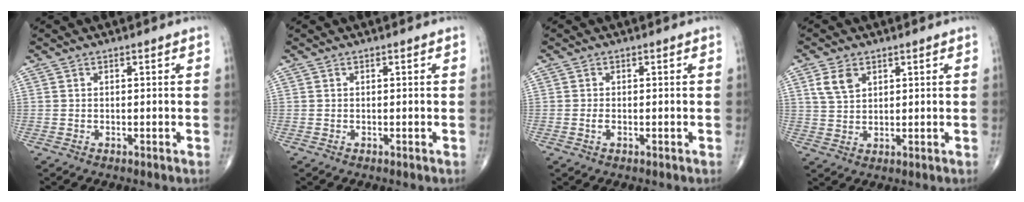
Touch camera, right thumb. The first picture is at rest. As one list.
[{"total": 0.0}, {"total": 0.9, "force": [-0.3, 0.4, 0.8], "torque": [-0.016, -0.001, -0.006]}, {"total": 4.6, "force": [2.3, 3.0, 2.8], "torque": [-0.046, -0.005, 0.049]}]